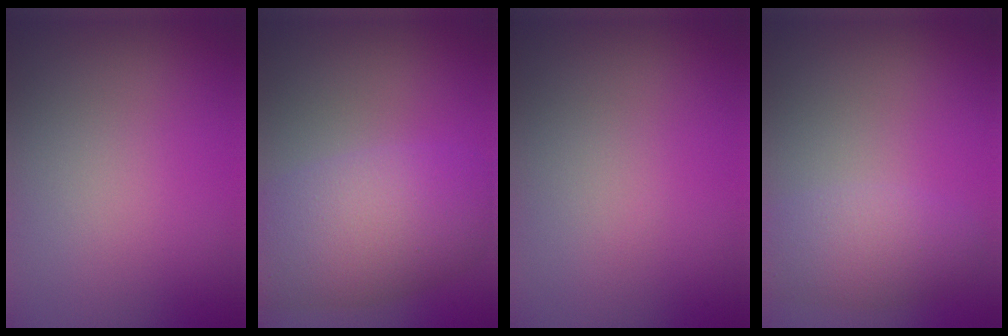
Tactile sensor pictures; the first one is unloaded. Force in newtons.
{"total": 7.6, "press": 7.6, "slide": 0.3}
{"total": 0.0}
{"total": 3.2, "press": 3.2, "slide": 0.1}